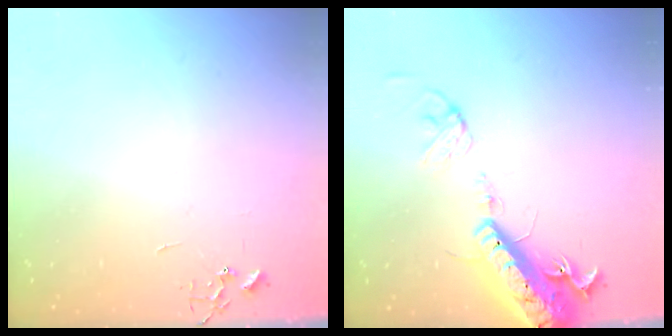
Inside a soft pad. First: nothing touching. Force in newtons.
{"total": 18.0, "press": 17.6, "slide": 4.1}